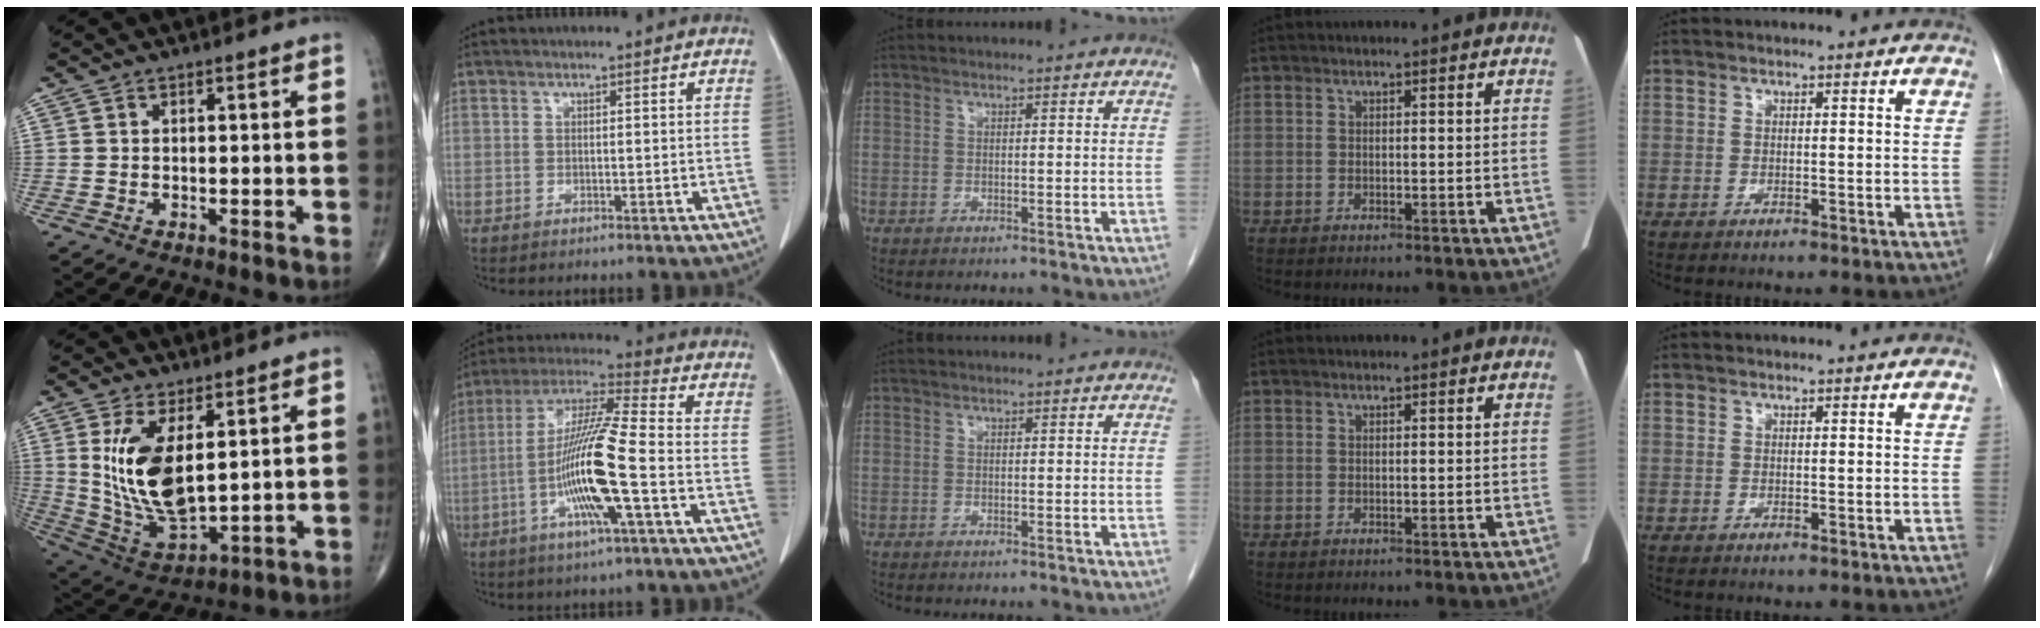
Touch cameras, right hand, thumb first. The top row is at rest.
{"thumb": {"total": 15.0, "force": [3.4, 6.9, 12.8], "torque": [-0.239, -0.023, 0.087]}, "index": {"total": 14.4, "force": [-3.8, 0.1, 13.9], "torque": [-0.275, -0.003, -0.077]}}